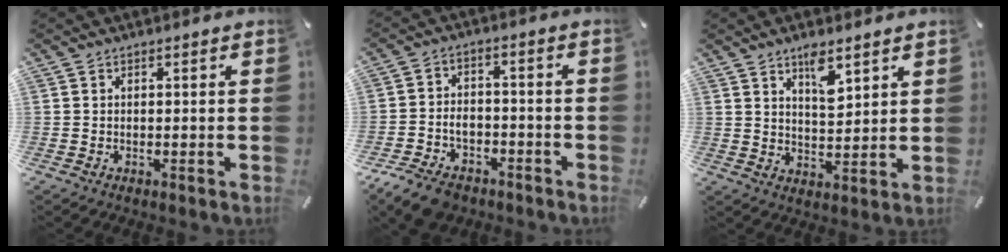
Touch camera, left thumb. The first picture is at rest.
{"total": 7.3, "force": [-4.5, 4.9, 2.8], "torque": [-0.051, 0.033, -0.081]}
{"total": 6.7, "force": [4.8, 2.7, 3.8], "torque": [-0.047, -0.031, 0.080]}